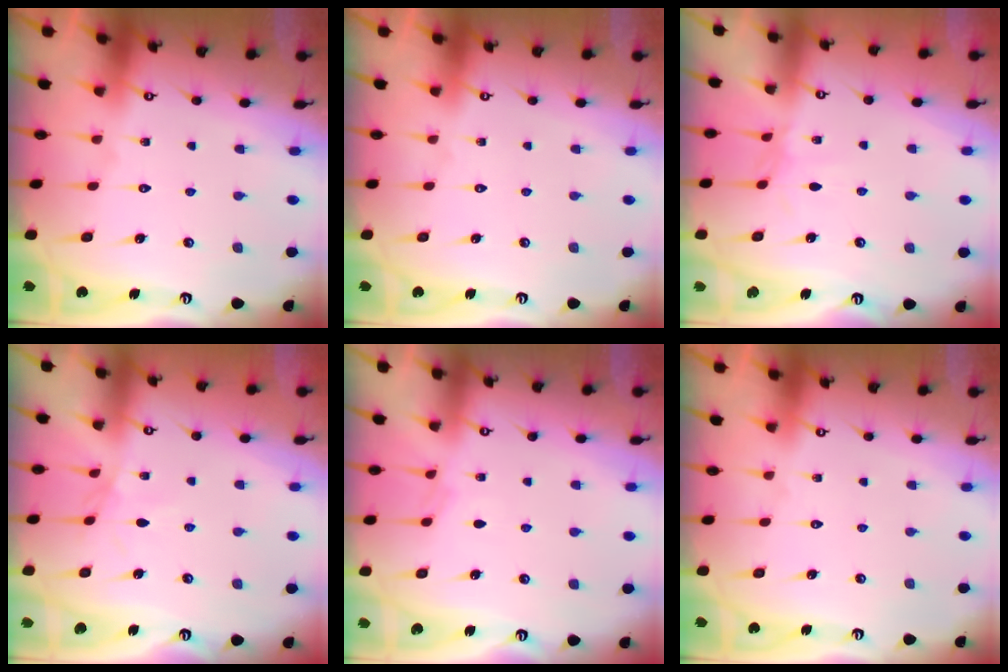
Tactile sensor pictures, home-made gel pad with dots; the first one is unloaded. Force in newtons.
{"total": 0.0}
{"total": 2.1, "press": 2.1, "slide": 0.5}
{"total": 1.7, "press": 1.7, "slide": 0.4}
{"total": 1.5, "press": 1.4, "slide": 0.3}
{"total": 0.0}